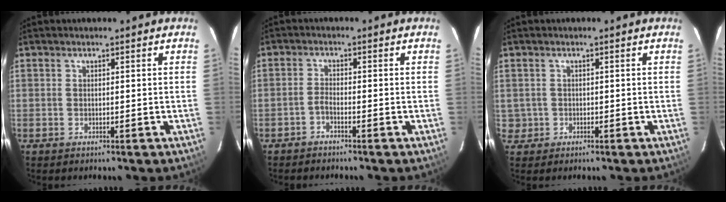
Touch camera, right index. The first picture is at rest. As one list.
[{"total": 1.5, "force": [-1.3, 0.2, 0.7], "torque": [-0.025, 0.005, -0.029]}, {"total": 2.3, "force": [-0.3, 2.2, 0.0], "torque": [0.005, 0.012, 0.001]}]